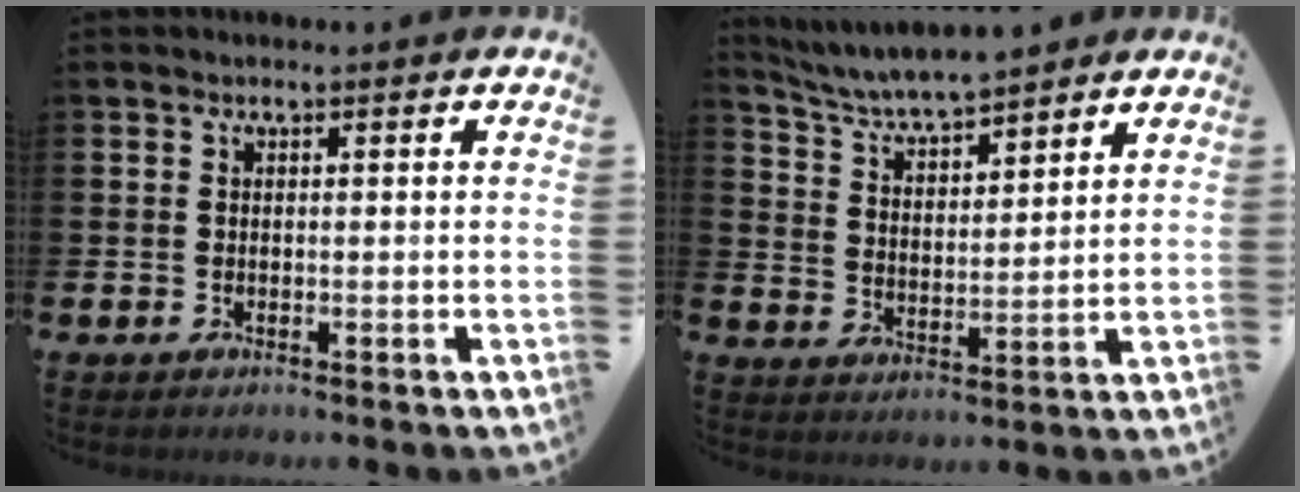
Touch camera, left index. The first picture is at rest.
{"total": 5.8, "force": [5.7, 0.4, 1.3], "torque": [-0.052, -0.036, 0.099]}